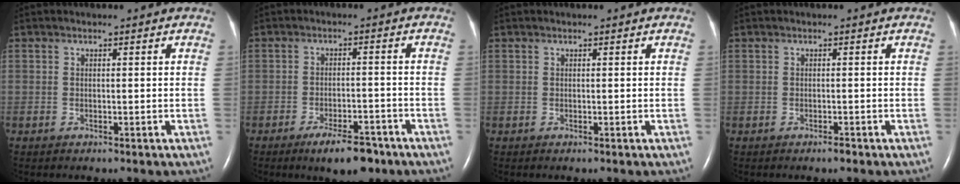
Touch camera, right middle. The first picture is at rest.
{"total": 6.7, "force": [-4.8, 2.0, 4.2], "torque": [-0.073, -0.004, -0.071]}
{"total": 0.0}
{"total": 0.8, "force": [-0.6, 0.1, 0.4], "torque": [-0.007, -0.001, -0.009]}